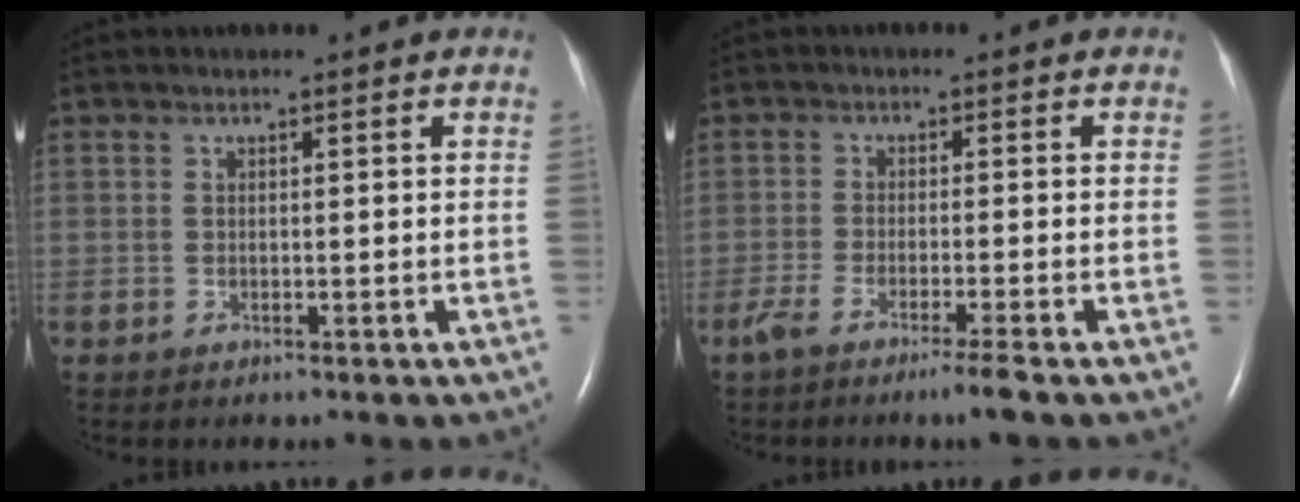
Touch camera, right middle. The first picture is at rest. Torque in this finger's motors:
{"motor_torque": [0.54, -0.47, 0.21, 0.06]}